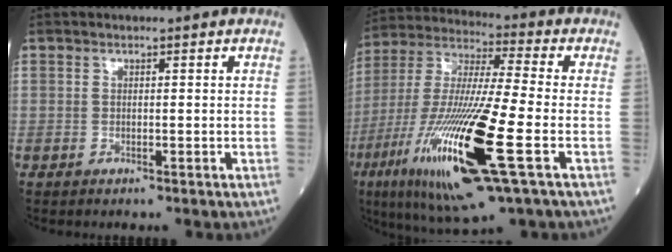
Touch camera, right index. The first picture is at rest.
{"total": 23.3, "force": [-8.0, 2.1, 21.8], "torque": [-0.469, -0.046, -0.146]}